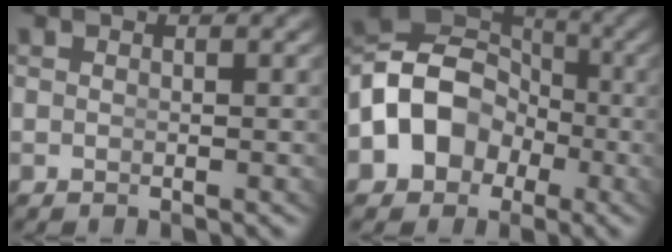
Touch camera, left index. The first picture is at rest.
{"total": 12.8, "force": [-0.8, 11.1, 6.4], "torque": [-0.151, -0.026, -0.011]}